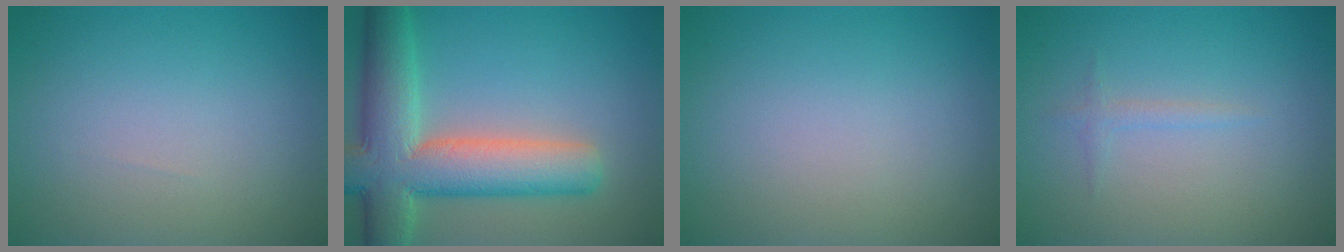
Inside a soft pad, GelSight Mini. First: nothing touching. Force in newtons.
{"total": 10.1, "press": 10.1, "slide": 0.7}
{"total": 0.0}
{"total": 0.8, "press": 0.8, "slide": 0.0}